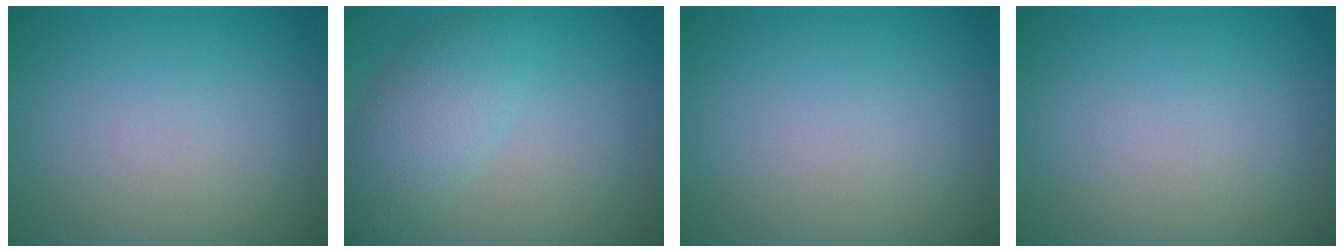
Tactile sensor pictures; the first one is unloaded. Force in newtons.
{"total": 4.3, "press": 4.3, "slide": 0.2}
{"total": 0.0}
{"total": 0.0}